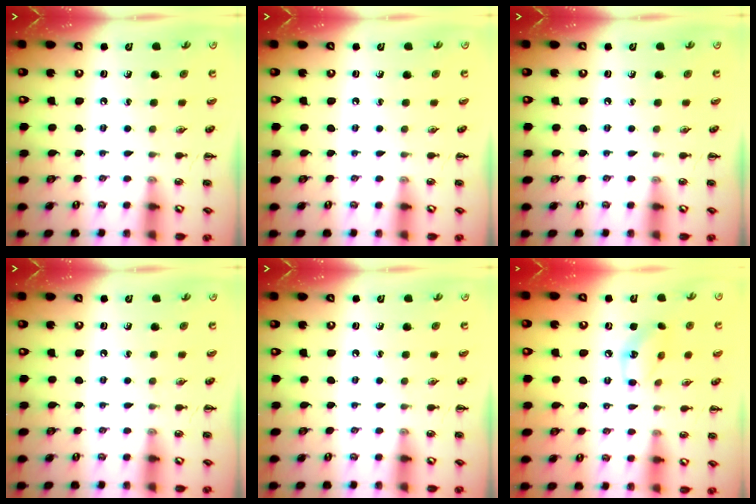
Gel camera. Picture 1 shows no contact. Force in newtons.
{"total": 0.0}
{"total": 0.0}
{"total": 0.0}
{"total": 0.0}
{"total": 8.8, "press": 8.8, "slide": 0.5}